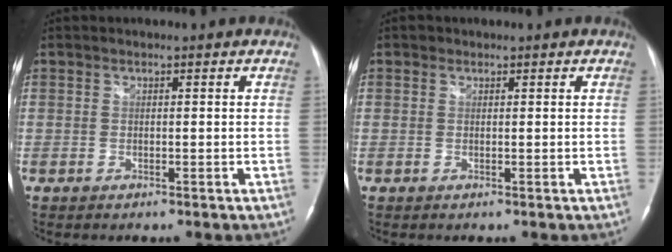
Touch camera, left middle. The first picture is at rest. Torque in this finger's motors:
{"motor_torque": [0.12, -0.02, -0.09, 0.01]}